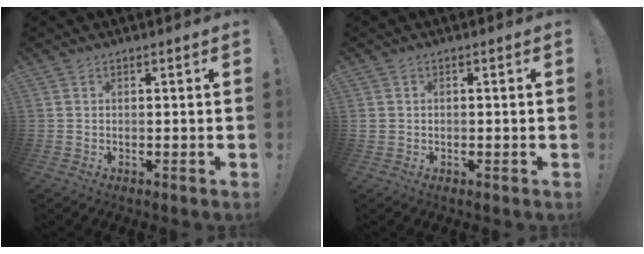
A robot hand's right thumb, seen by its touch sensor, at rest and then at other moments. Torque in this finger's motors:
{"motor_torque": [0.12, 0.15, 0.04, -0.19, 0.02]}